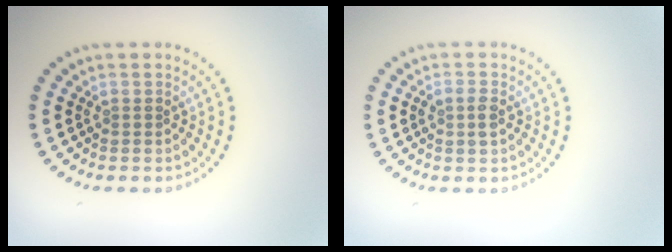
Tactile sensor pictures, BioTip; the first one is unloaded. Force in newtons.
{"total": 1.5, "press": 1.5, "slide": 0.2}